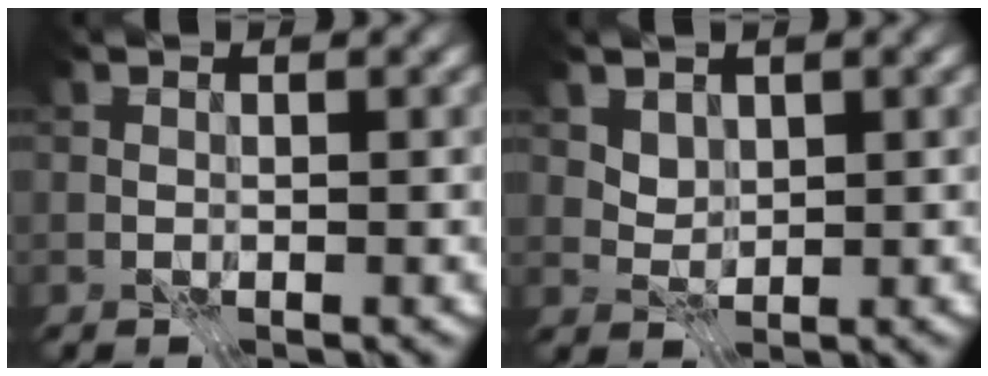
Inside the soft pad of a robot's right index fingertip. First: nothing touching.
{"total": 2.0, "force": [1.2, 1.4, 0.7], "torque": [-0.021, -0.014, 0.038]}